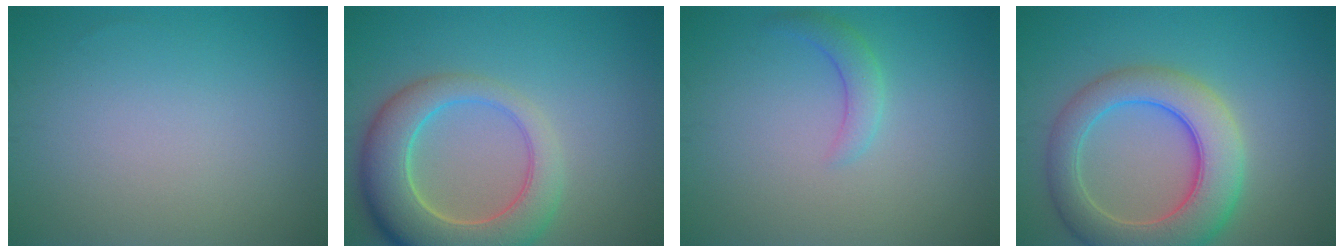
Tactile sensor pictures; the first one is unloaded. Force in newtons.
{"total": 8.2, "press": 8.1, "slide": 1.0}
{"total": 1.9, "press": 1.9, "slide": 0.1}
{"total": 8.0, "press": 8.0, "slide": 0.6}